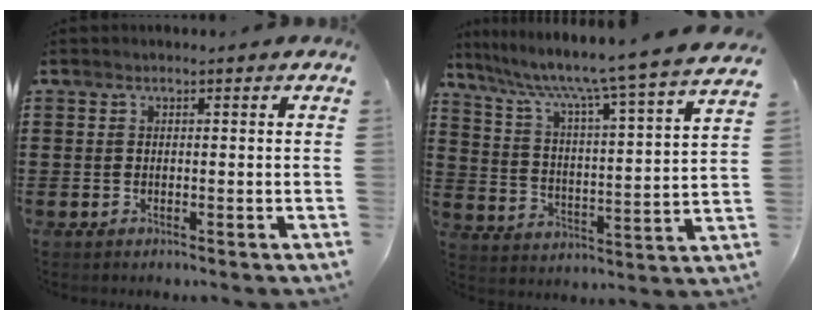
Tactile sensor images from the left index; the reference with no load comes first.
{"total": 7.1, "force": [5.9, -1.1, 3.9], "torque": [-0.100, -0.055, 0.085]}